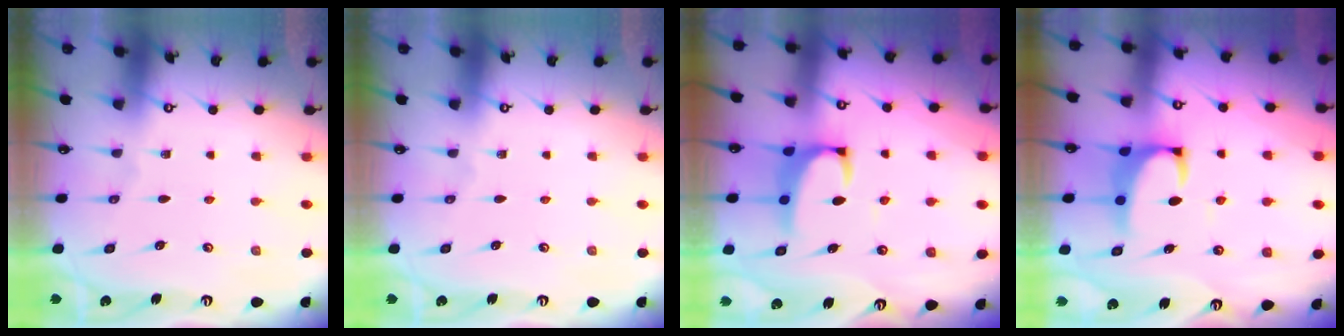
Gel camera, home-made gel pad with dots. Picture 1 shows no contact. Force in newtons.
{"total": 0.0}
{"total": 2.8, "press": 2.7, "slide": 0.9}
{"total": 2.3, "press": 2.1, "slide": 0.9}